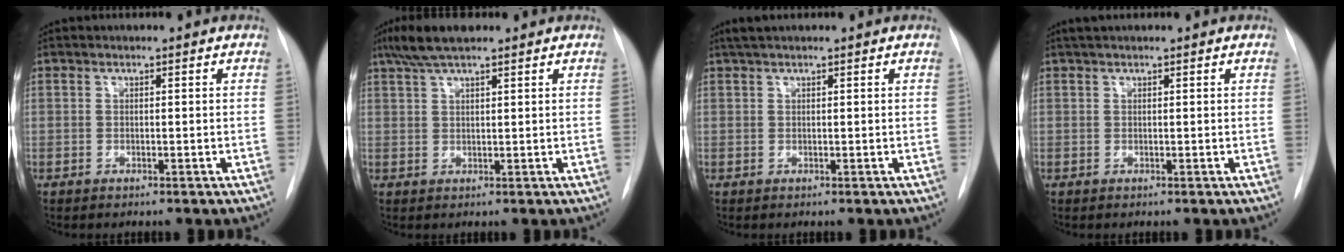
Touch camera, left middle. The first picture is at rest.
{"total": 5.8, "force": [4.4, 0.9, 3.7], "torque": [-0.077, 0.019, 0.081]}
{"total": 2.3, "force": [1.8, 0.3, 1.4], "torque": [-0.026, 0.019, 0.033]}
{"total": 1.8, "force": [1.5, 0.3, 1.0], "torque": [-0.018, 0.019, 0.025]}